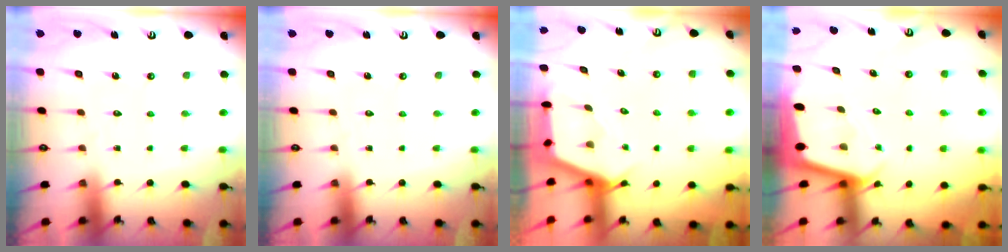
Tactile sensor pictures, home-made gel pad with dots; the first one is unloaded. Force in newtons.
{"total": 0.0}
{"total": 2.7, "press": 2.7, "slide": 0.3}
{"total": 2.3, "press": 2.3, "slide": 0.1}